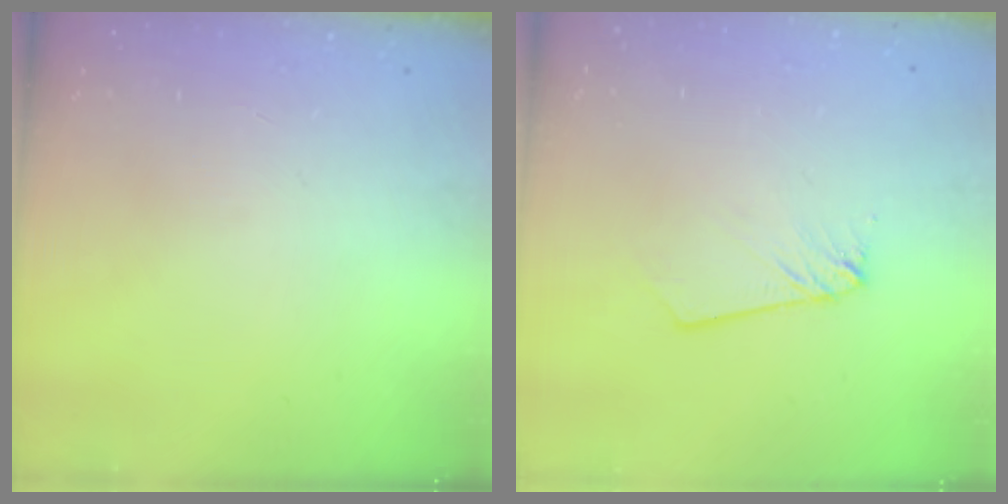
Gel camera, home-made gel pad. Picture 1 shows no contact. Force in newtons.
{"total": 1.7, "press": 1.7, "slide": 0.1}